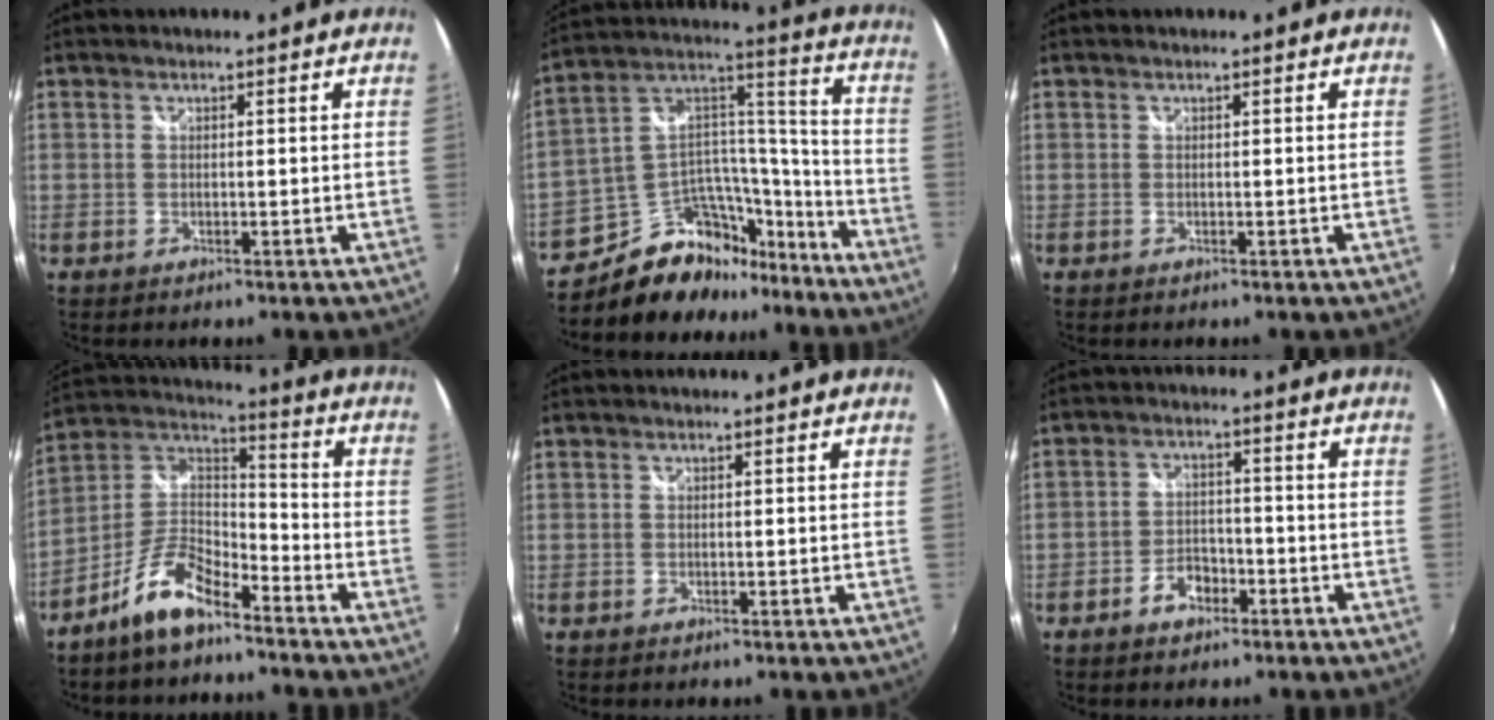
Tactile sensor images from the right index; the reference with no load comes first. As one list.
[{"total": 16.9, "force": [-12.9, 9.5, 5.4], "torque": [-0.099, 0.085, -0.199]}, {"total": 0.0}, {"total": 11.3, "force": [-7.6, 4.2, 7.3], "torque": [-0.165, 0.022, -0.145]}, {"total": 0.0}, {"total": 5.0, "force": [-3.1, 3.0, 2.4], "torque": [-0.055, 0.008, -0.049]}]